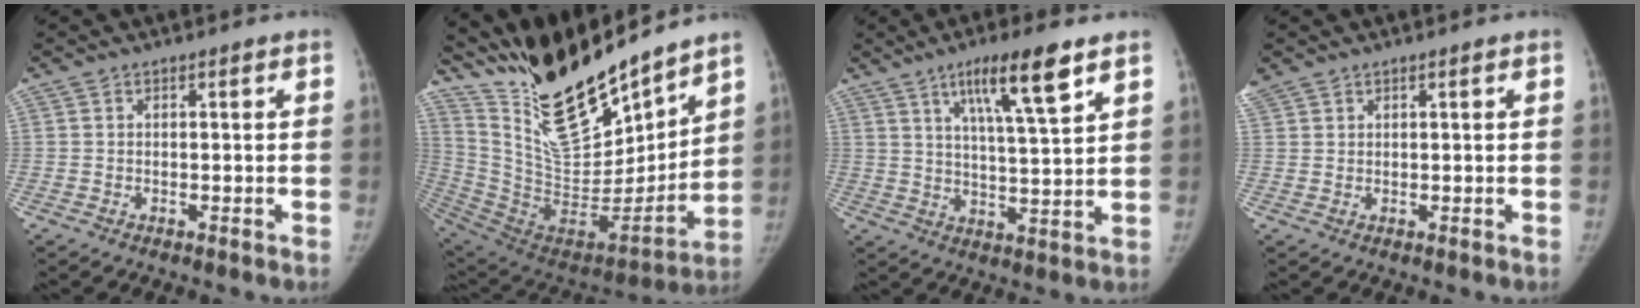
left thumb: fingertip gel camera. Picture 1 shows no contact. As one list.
[{"total": 25.9, "force": [21.2, 7.4, 12.9], "torque": [-0.179, -0.116, 0.375]}, {"total": 11.9, "force": [6.7, 1.6, 9.8], "torque": [-0.159, -0.030, 0.112]}, {"total": 2.7, "force": [1.8, 1.8, 0.6], "torque": [-0.011, 0.013, 0.042]}]